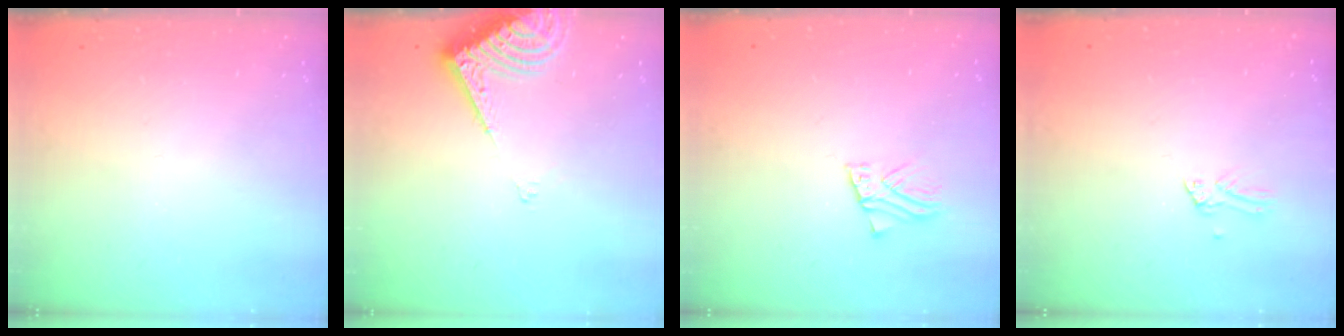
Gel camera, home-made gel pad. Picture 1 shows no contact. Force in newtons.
{"total": 8.6, "press": 8.4, "slide": 1.7}
{"total": 2.2, "press": 2.2, "slide": 0.2}
{"total": 0.0}